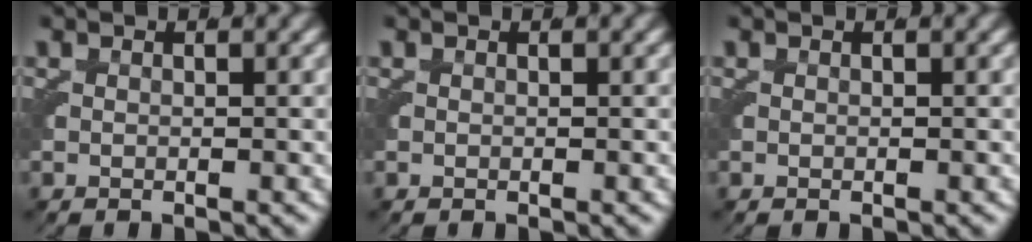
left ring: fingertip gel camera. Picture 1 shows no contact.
{"total": 0.0}
{"total": 0.0}